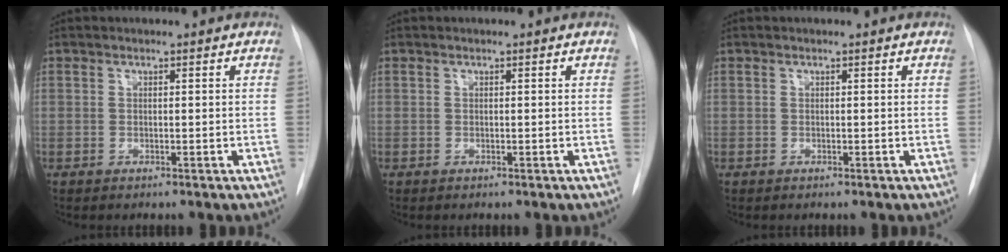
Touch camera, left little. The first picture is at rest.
{"total": 0.0}
{"total": 0.0}